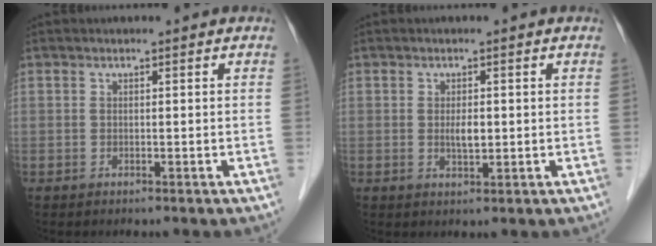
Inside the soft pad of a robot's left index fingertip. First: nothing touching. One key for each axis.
{"total": 2.1, "fx": -0.1, "fy": 0.8, "fz": 2.0, "tx": -0.038, "ty": -0.005, "tz": -0.001}